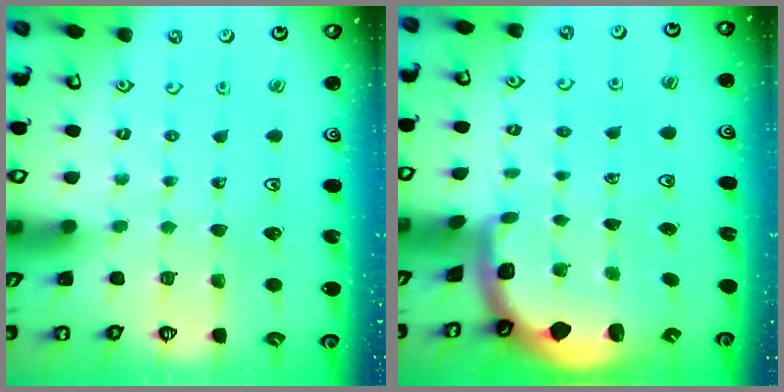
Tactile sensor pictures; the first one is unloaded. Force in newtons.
{"total": 1.5, "press": 1.5, "slide": 0.3}